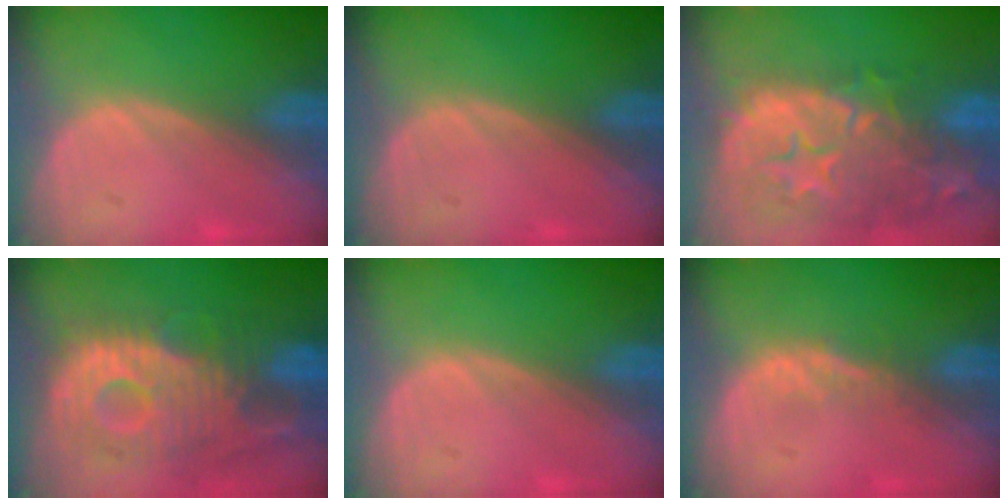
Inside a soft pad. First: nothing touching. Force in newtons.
{"total": 0.0}
{"total": 15.1, "press": 12.0, "slide": 9.1}
{"total": 11.8, "press": 10.6, "slide": 5.3}
{"total": 0.0}
{"total": 1.4, "press": 1.4, "slide": 0.1}